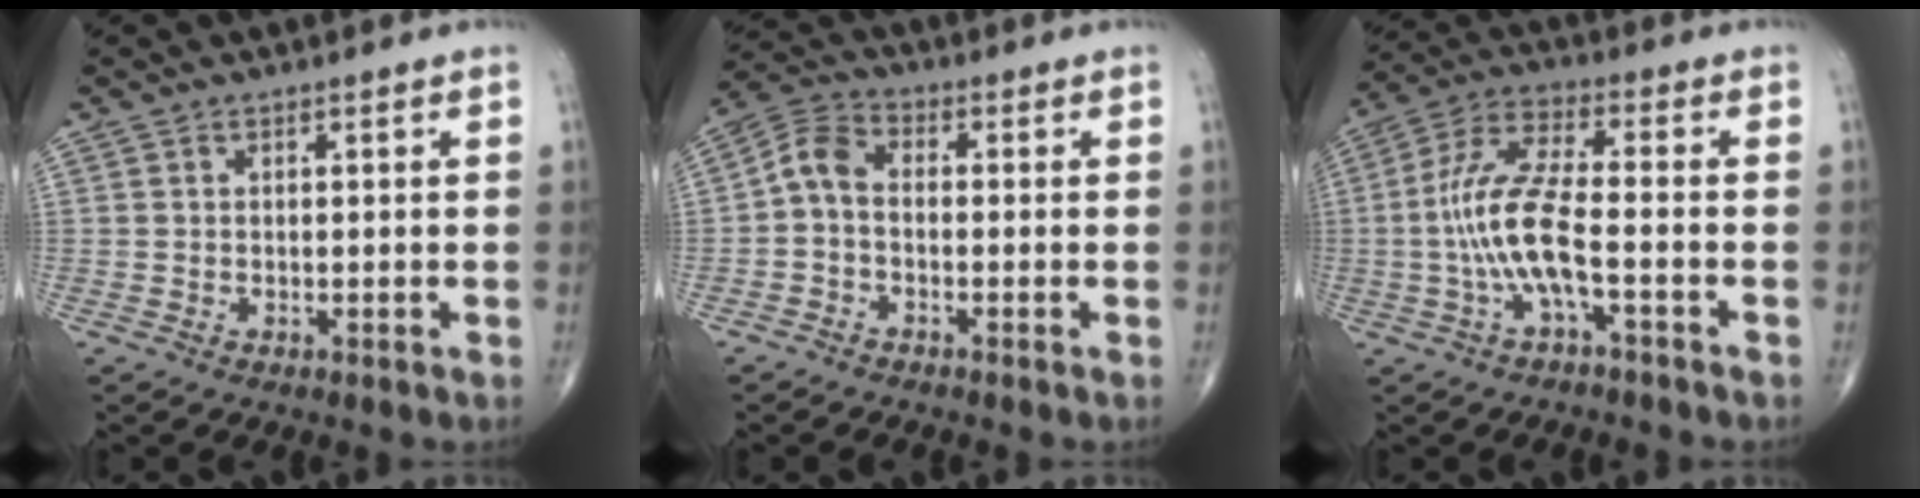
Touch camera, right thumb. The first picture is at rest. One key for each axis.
{"total": 5.5, "fx": -1.1, "fy": 3.4, "fz": 4.1, "tx": -0.077, "ty": 0.025, "tz": -0.037}
{"total": 11.3, "fx": -2.7, "fy": 3.0, "fz": 10.5, "tx": -0.238, "ty": 0.038, "tz": -0.053}